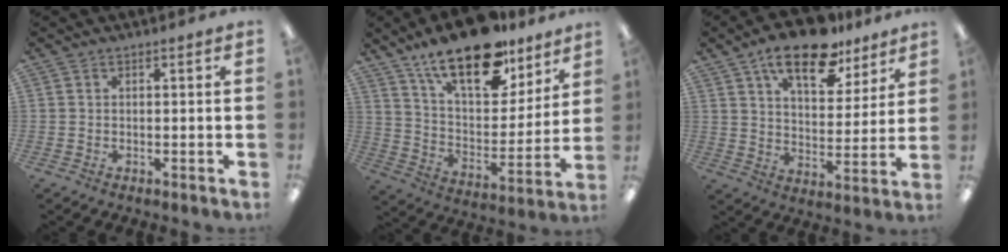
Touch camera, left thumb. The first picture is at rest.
{"total": 22.1, "force": [15.7, 9.1, 12.6], "torque": [-0.207, -0.097, 0.275]}
{"total": 15.9, "force": [11.1, 6.9, 9.0], "torque": [-0.134, -0.057, 0.189]}